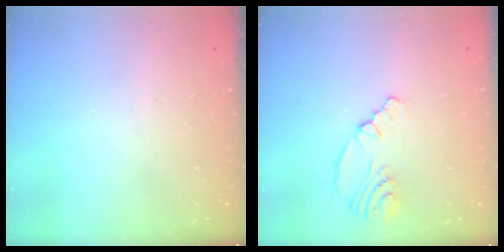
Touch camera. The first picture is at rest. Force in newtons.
{"total": 5.5, "press": 2.9, "slide": 4.7}